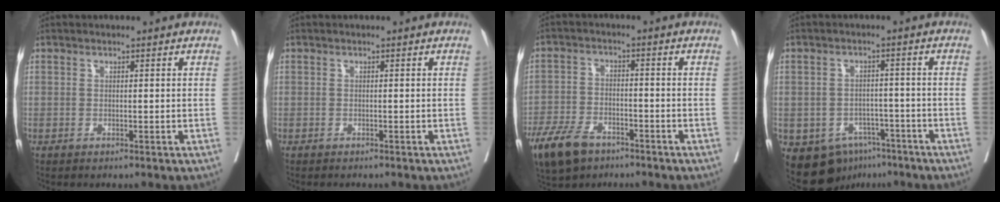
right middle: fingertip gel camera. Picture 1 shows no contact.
{"total": 0.8, "force": [-0.7, 0.1, 0.3], "torque": [-0.002, -0.001, -0.014]}
{"total": 9.3, "force": [-6.4, 4.6, 5.0], "torque": [-0.101, -0.010, -0.116]}
{"total": 8.1, "force": [-5.1, 5.7, 2.6], "torque": [-0.036, 0.013, -0.067]}